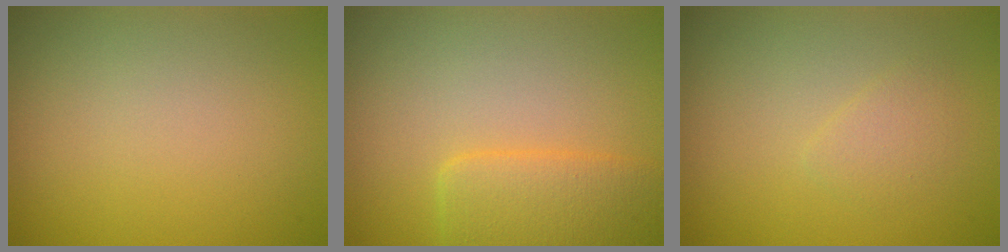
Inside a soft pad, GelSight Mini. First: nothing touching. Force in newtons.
{"total": 3.9, "press": 3.8, "slide": 0.3}
{"total": 1.3, "press": 1.3, "slide": 0.1}